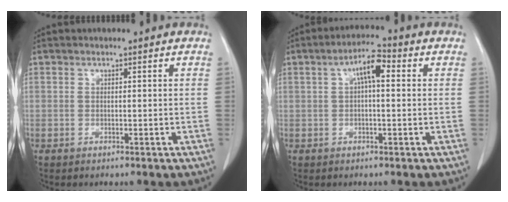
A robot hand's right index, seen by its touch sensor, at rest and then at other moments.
{"total": 5.1, "force": [1.2, 1.4, 4.8], "torque": [-0.088, 0.020, 0.018]}